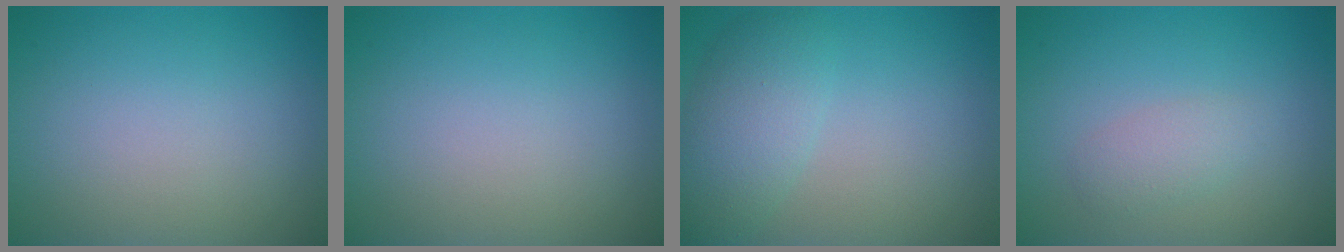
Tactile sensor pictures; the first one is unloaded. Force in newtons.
{"total": 0.0}
{"total": 4.2, "press": 4.2, "slide": 0.2}
{"total": 1.8, "press": 1.8, "slide": 0.0}